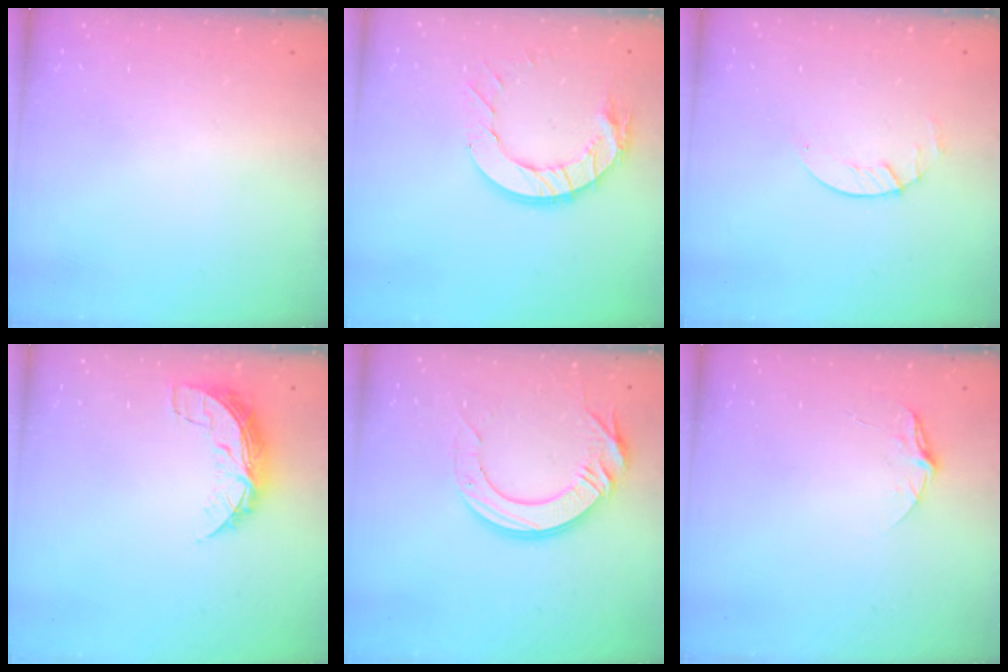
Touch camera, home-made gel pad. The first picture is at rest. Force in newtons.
{"total": 11.5, "press": 11.4, "slide": 1.2}
{"total": 1.7, "press": 1.6, "slide": 0.2}
{"total": 7.9, "press": 7.9, "slide": 0.6}
{"total": 14.2, "press": 14.1, "slide": 1.5}
{"total": 5.3, "press": 5.2, "slide": 0.6}